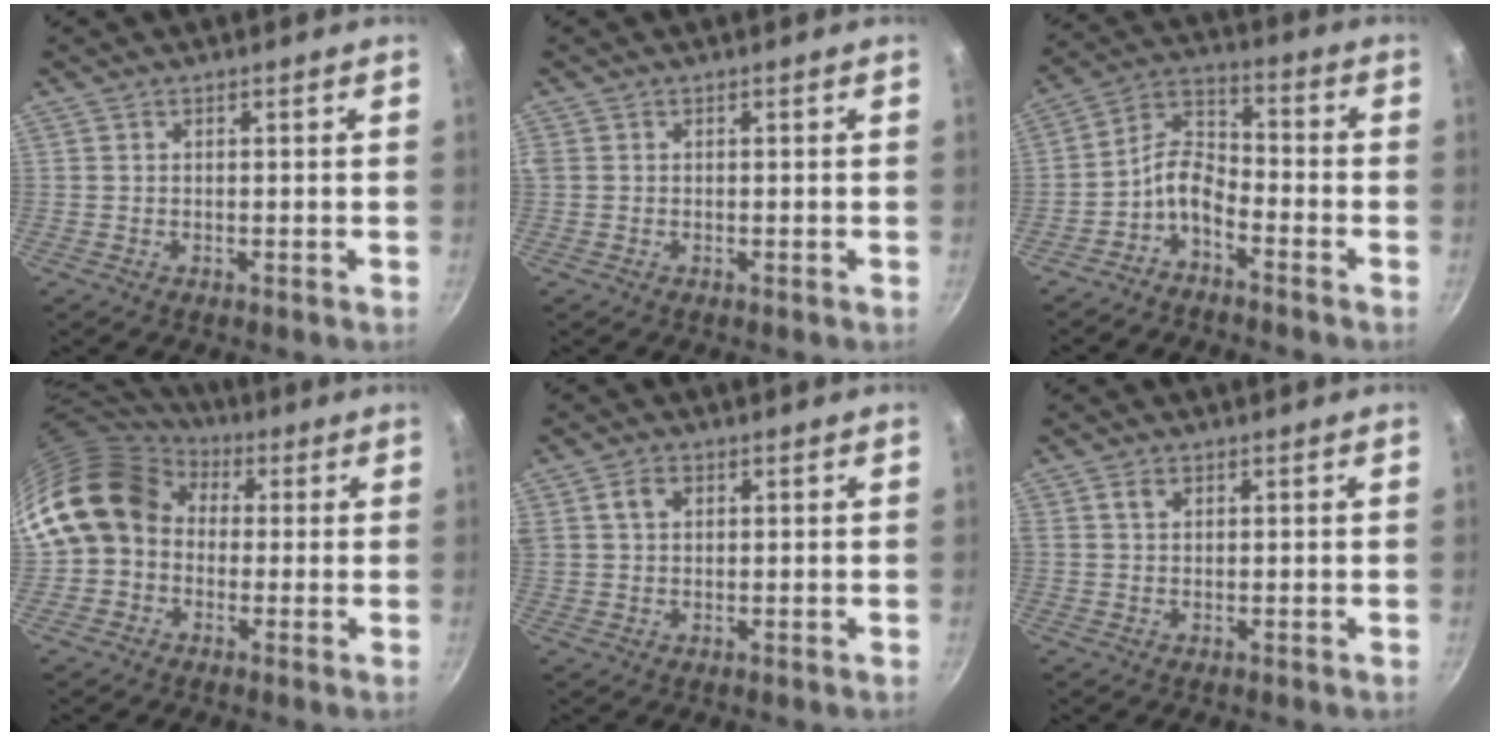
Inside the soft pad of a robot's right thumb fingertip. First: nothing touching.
{"total": 0.7, "force": [0.1, 0.7, 0.3], "torque": [-0.006, 0.003, 0.000]}
{"total": 7.2, "force": [-4.2, 3.8, 4.5], "torque": [-0.086, 0.061, -0.091]}
{"total": 14.3, "force": [1.8, 12.0, 7.7], "torque": [-0.118, 0.030, 0.013]}
{"total": 4.7, "force": [1.7, 3.3, 3.0], "torque": [-0.049, 0.009, 0.030]}
{"total": 1.9, "force": [0.8, 1.2, 1.2], "torque": [-0.022, 0.004, 0.014]}